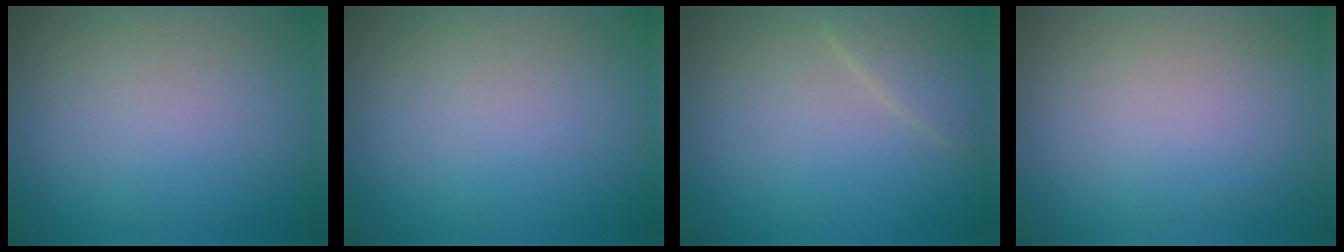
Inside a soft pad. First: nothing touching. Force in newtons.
{"total": 0.0}
{"total": 2.1, "press": 2.1, "slide": 0.1}
{"total": 0.0}